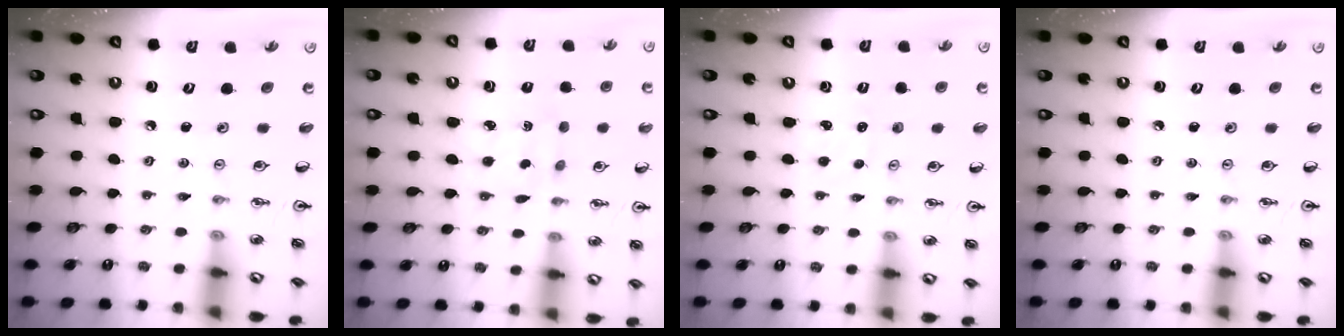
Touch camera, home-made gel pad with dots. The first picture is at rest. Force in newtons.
{"total": 2.8, "press": 2.7, "slide": 0.7}
{"total": 2.2, "press": 2.2, "slide": 0.3}
{"total": 0.0}